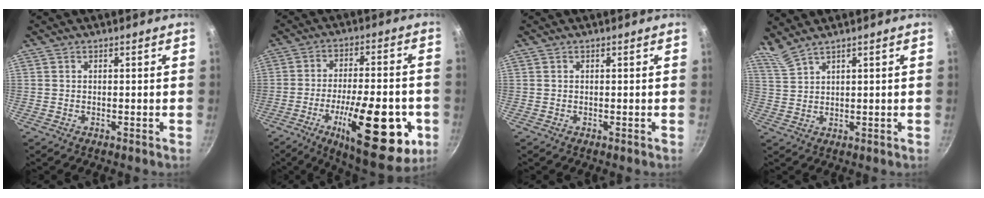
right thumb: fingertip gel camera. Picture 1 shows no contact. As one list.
[{"total": 23.3, "force": [-7.7, 8.6, 20.3], "torque": [-0.271, 0.011, -0.110]}, {"total": 0.0}, {"total": 3.6, "force": [3.2, 0.0, 1.6], "torque": [-0.041, -0.013, 0.075]}]